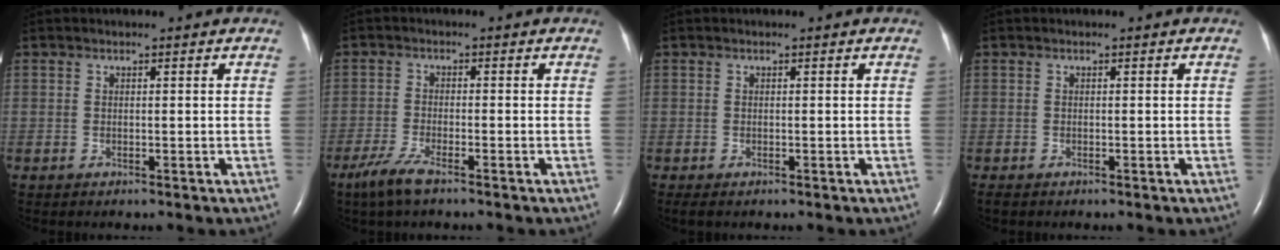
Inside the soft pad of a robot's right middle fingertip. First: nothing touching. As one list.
[{"total": 4.4, "force": [-3.1, 0.6, 3.0], "torque": [-0.076, -0.011, -0.062]}, {"total": 1.0, "force": [-0.7, 0.3, 0.6], "torque": [-0.009, -0.002, -0.009]}, {"total": 0.8, "force": [-0.7, 0.3, 0.4], "torque": [-0.007, -0.002, -0.010]}]